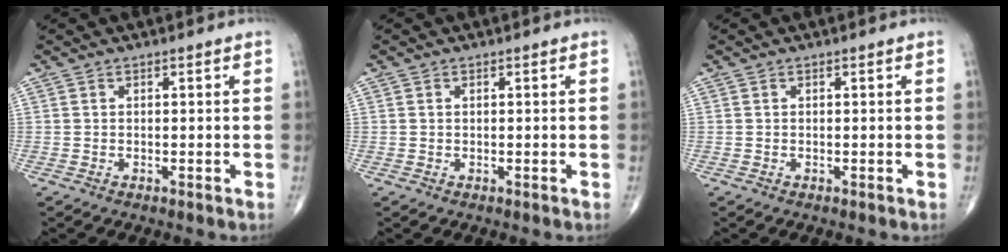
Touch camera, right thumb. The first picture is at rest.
{"total": 0.0}
{"total": 0.0}